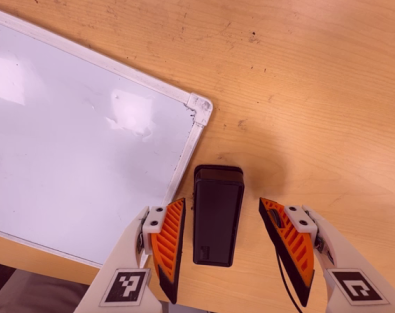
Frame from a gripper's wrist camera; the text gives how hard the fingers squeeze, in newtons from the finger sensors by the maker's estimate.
{"total": 0.0}